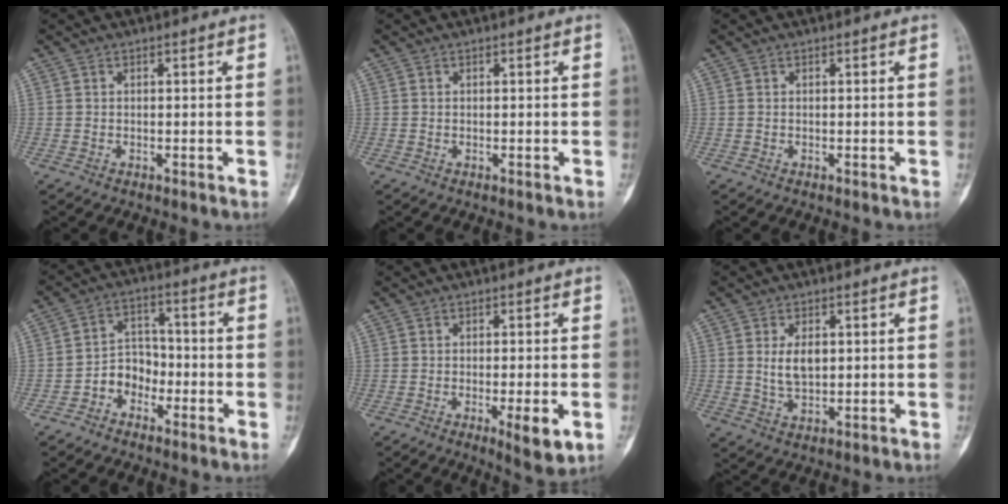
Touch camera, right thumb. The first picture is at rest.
{"total": 0.0}
{"total": 0.0}
{"total": 6.1, "force": [-3.0, 4.8, 2.5], "torque": [-0.012, 0.036, -0.063]}
{"total": 6.1, "force": [-1.9, 1.4, 5.7], "torque": [-0.081, -0.012, -0.023]}
{"total": 5.1, "force": [0.9, 2.9, 4.1], "torque": [-0.067, -0.009, 0.022]}